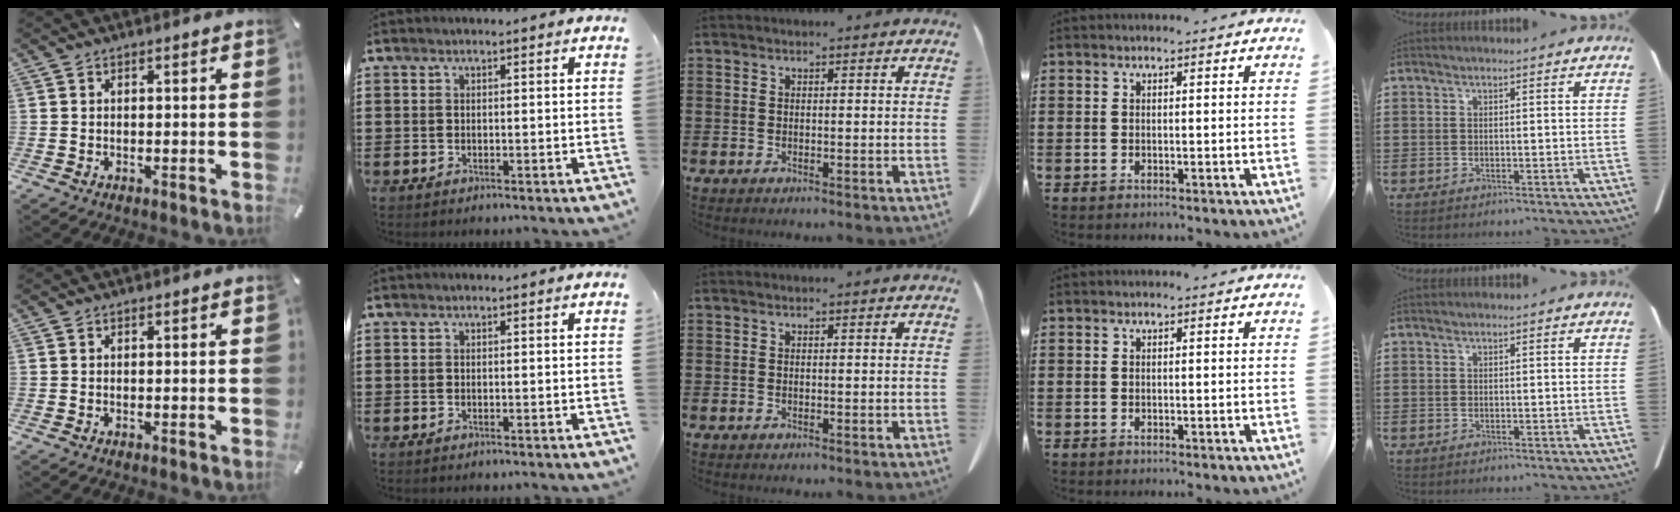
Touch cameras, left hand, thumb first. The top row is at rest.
{}